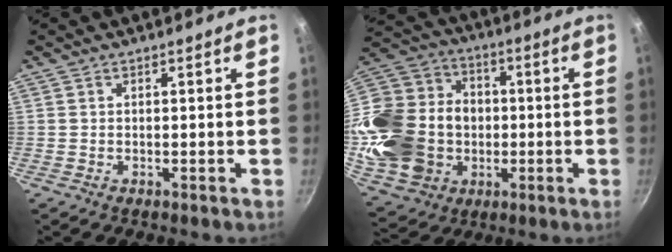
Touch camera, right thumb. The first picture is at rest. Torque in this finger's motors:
{"motor_torque": [0.97, 1.91, 0.24, -0.07, 0.18]}